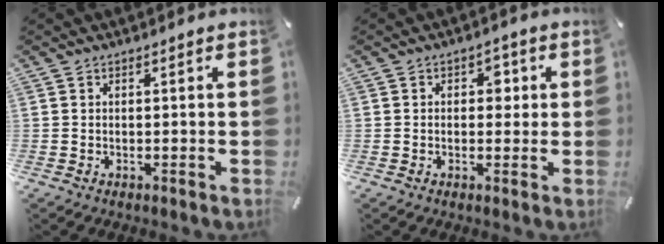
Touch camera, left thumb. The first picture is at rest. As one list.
[{"total": 3.3, "force": [0.4, 2.5, 2.2], "torque": [-0.013, -0.003, -0.005]}]